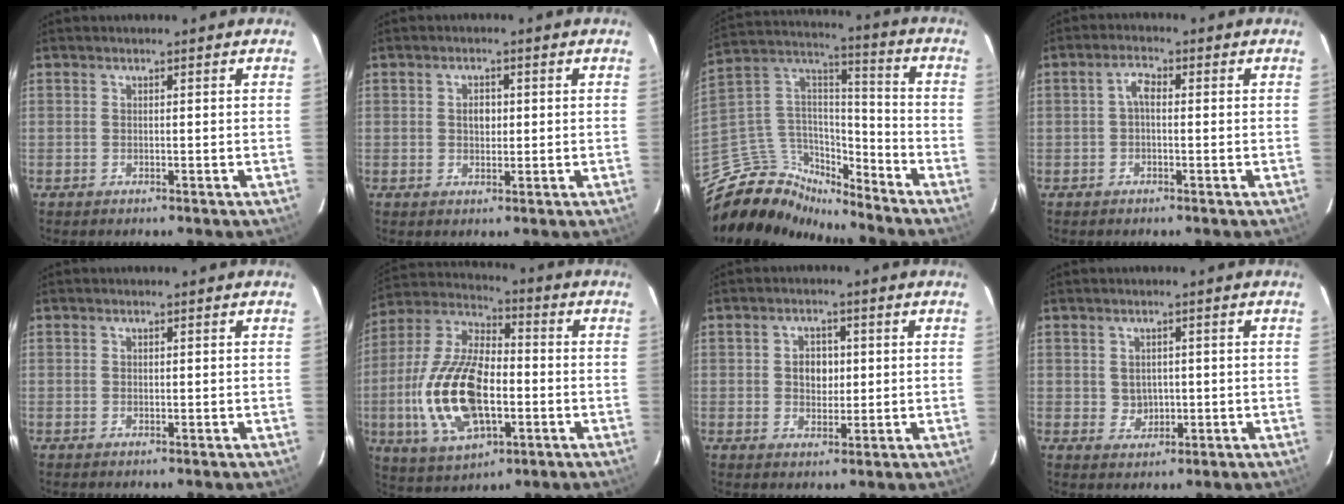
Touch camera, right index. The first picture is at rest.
{"total": 2.5, "force": [0.3, 1.8, 1.6], "torque": [-0.025, 0.007, 0.005]}
{"total": 12.8, "force": [-11.5, 5.0, 2.3], "torque": [-0.067, 0.065, -0.223]}
{"total": 2.4, "force": [-0.1, 1.2, 2.1], "torque": [-0.043, 0.011, -0.003]}
{"total": 0.0}
{"total": 20.0, "force": [-4.0, 9.9, 17.0], "torque": [-0.356, -0.002, -0.066]}
{"total": 4.1, "force": [0.4, 3.3, 2.5], "torque": [-0.038, 0.009, 0.009]}
{"total": 3.0, "force": [0.3, 2.8, 1.0], "torque": [-0.017, 0.005, 0.012]}